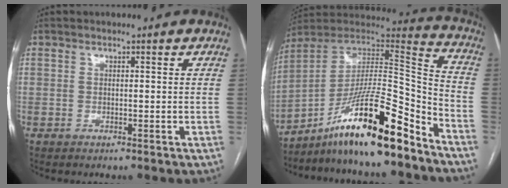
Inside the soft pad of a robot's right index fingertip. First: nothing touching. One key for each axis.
{"total": 20.0, "fx": -13.8, "fy": 1.9, "fz": 14.4, "tx": -0.250, "ty": 0.014, "tz": -0.234}